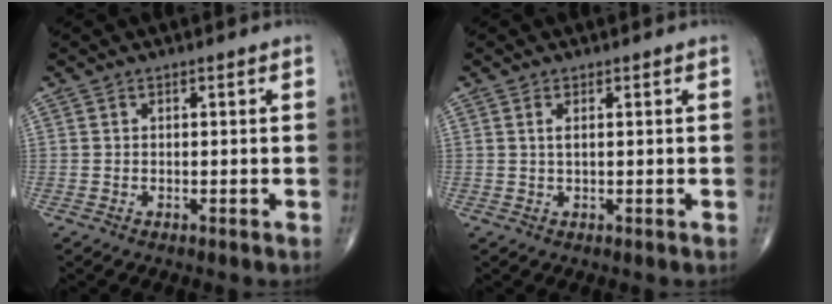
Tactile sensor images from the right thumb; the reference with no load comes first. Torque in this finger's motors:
{"motor_torque": [-0.33, -0.19, -0.22, -0.07, 0.03]}